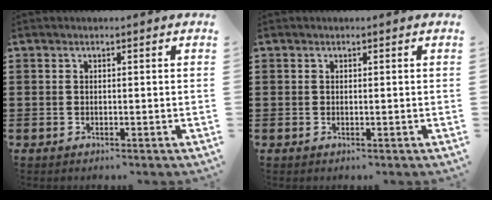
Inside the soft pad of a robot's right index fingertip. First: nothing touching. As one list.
[{"total": 0.0}]